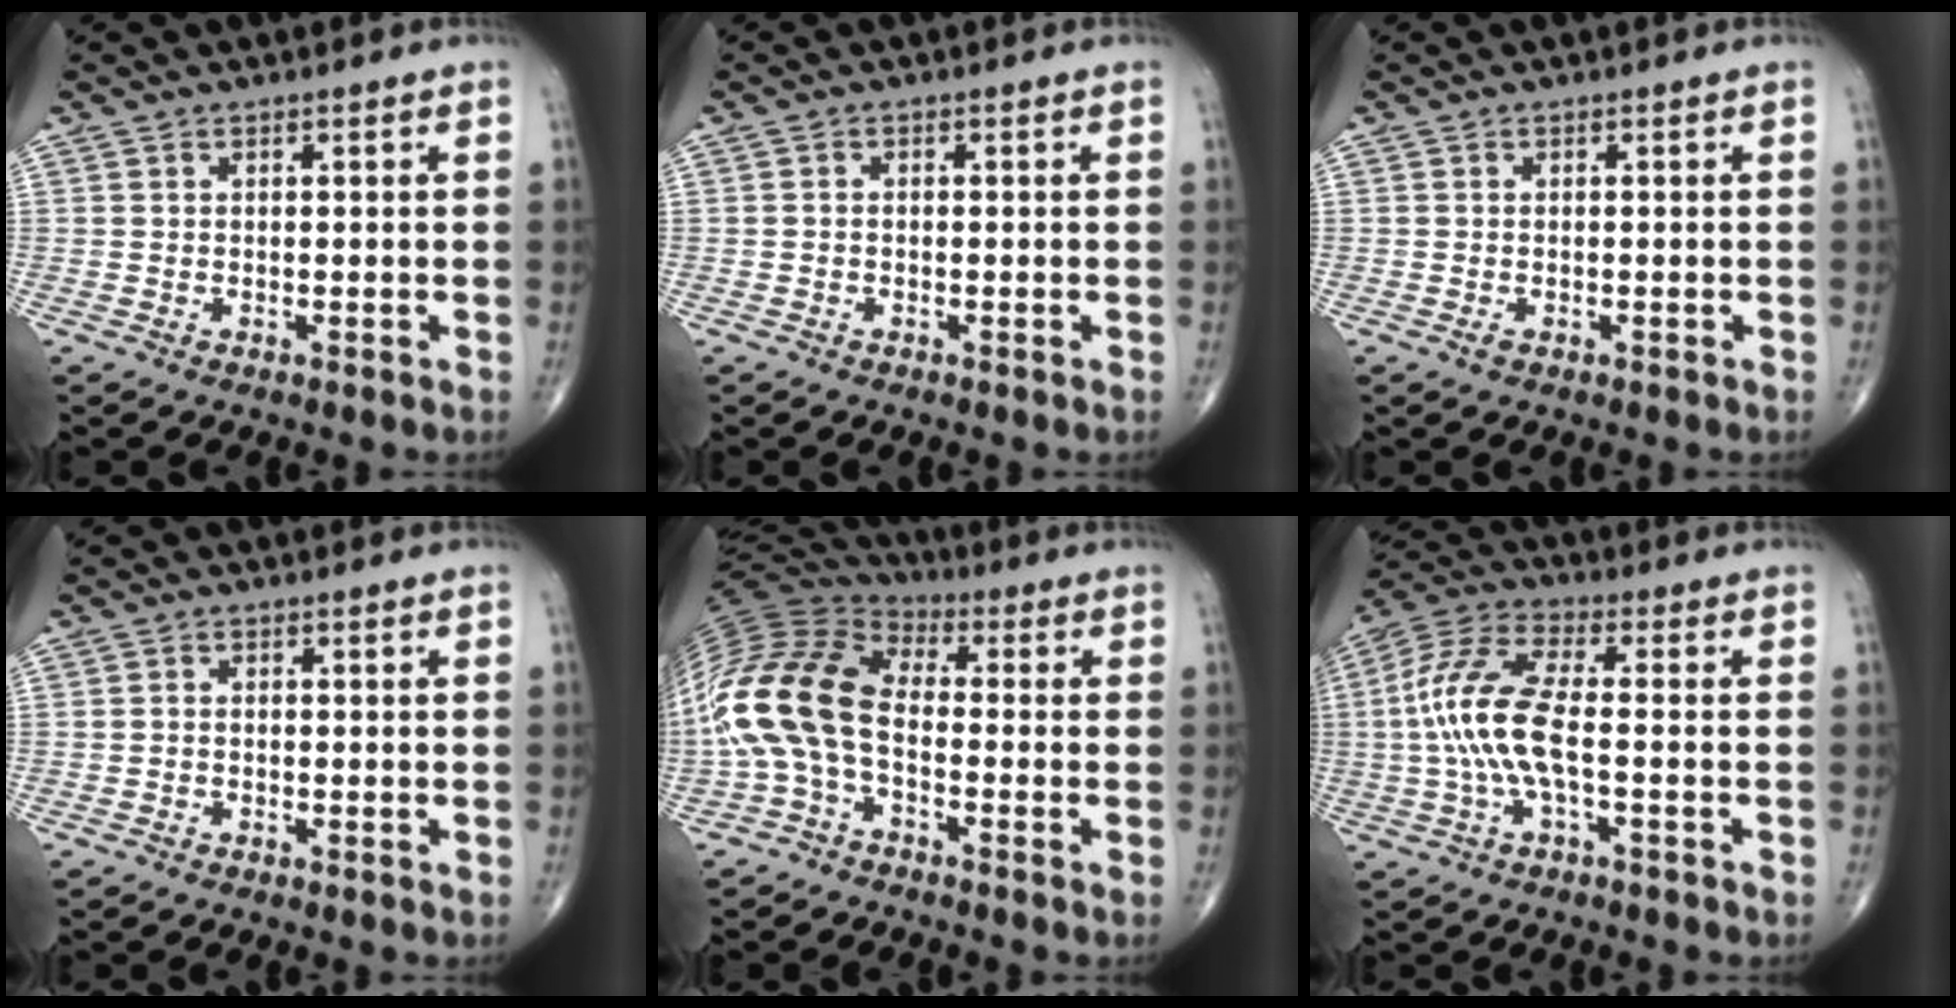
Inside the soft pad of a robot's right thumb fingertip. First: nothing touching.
{"total": 0.6, "force": [-0.2, 0.5, 0.3], "torque": [-0.005, 0.001, -0.007]}
{"total": 0.8, "force": [-0.3, 0.4, 0.6], "torque": [-0.015, -0.002, -0.005]}
{"total": 0.9, "force": [-0.4, 0.6, 0.4], "torque": [-0.005, 0.002, -0.009]}
{"total": 16.2, "force": [-2.7, 9.1, 13.1], "torque": [-0.275, 0.052, -0.065]}
{"total": 13.2, "force": [-1.3, 4.6, 12.3], "torque": [-0.281, 0.034, -0.027]}